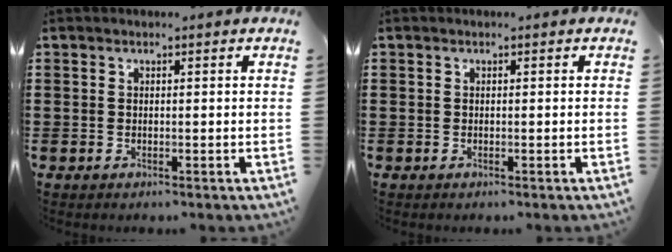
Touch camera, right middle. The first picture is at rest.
{"total": 0.0}